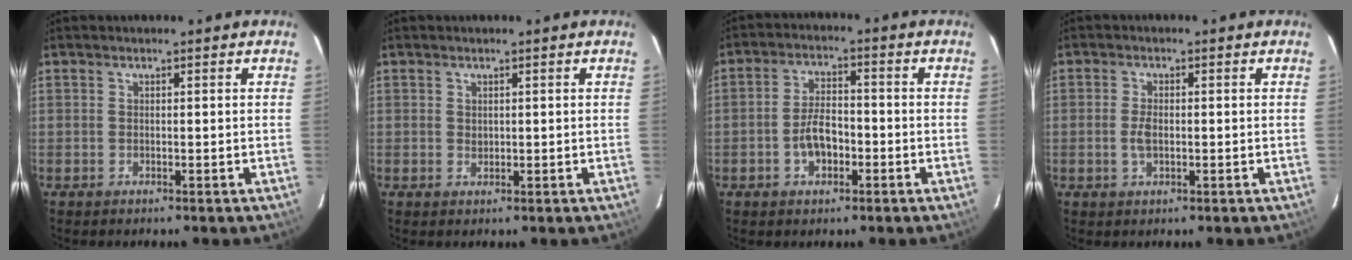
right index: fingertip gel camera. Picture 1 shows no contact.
{"total": 0.9, "force": [0.3, 0.8, 0.3], "torque": [-0.004, 0.003, 0.007]}
{"total": 5.9, "force": [-2.2, 3.2, 4.5], "torque": [-0.089, 0.009, -0.033]}
{"total": 2.9, "force": [-0.5, 1.6, 2.4], "torque": [-0.050, 0.000, -0.009]}